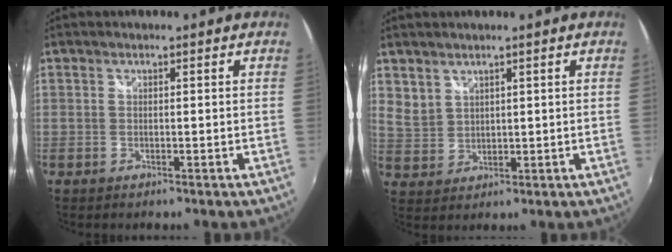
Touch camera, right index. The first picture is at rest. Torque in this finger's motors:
{"motor_torque": [-0.76, 1.05, 0.00, 0.00]}